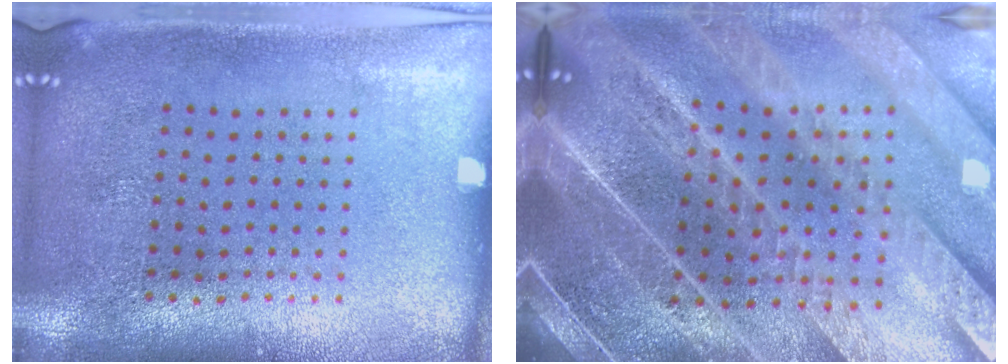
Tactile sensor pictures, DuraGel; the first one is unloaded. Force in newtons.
{"total": 5.4, "press": 4.6, "slide": 2.8}